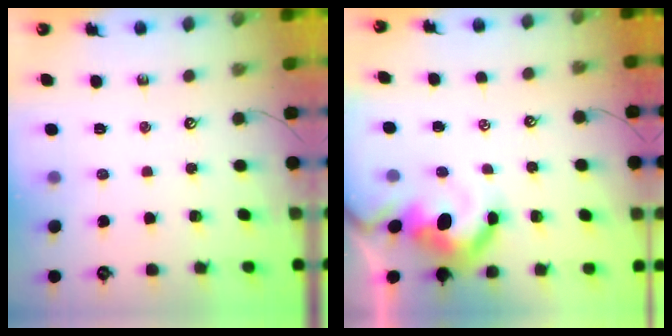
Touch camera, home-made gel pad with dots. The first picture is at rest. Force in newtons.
{"total": 6.8, "press": 6.6, "slide": 1.5}